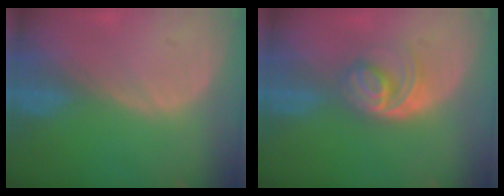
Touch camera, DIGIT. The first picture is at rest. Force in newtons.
{"total": 6.3, "press": 5.4, "slide": 3.2}